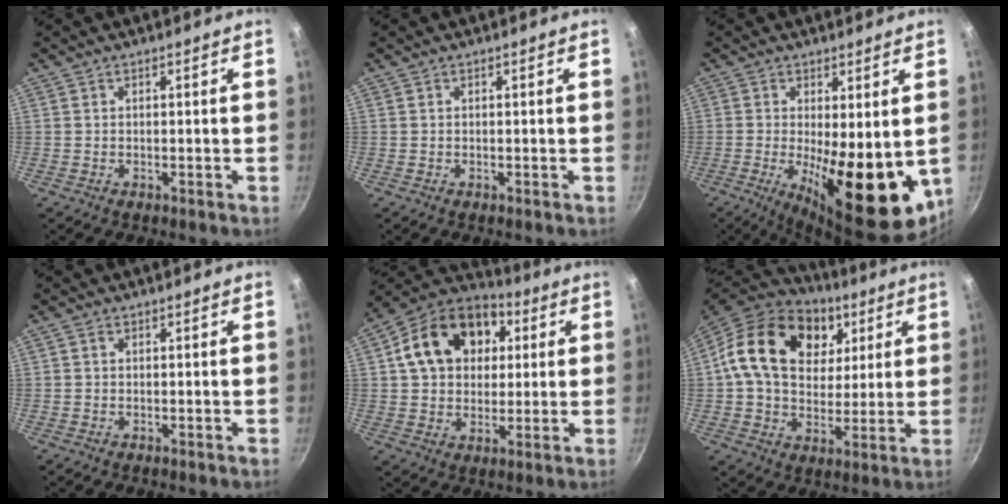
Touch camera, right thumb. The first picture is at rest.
{"total": 0.0}
{"total": 17.2, "force": [-2.0, 6.5, 15.8], "torque": [-0.200, -0.025, -0.015]}
{"total": 0.6, "force": [0.1, 0.5, 0.3], "torque": [-0.005, 0.004, 0.001]}
{"total": 18.6, "force": [4.6, 14.0, 11.4], "torque": [-0.173, 0.025, 0.066]}
{"total": 22.5, "force": [7.2, 16.2, 13.9], "torque": [-0.223, -0.001, 0.115]}